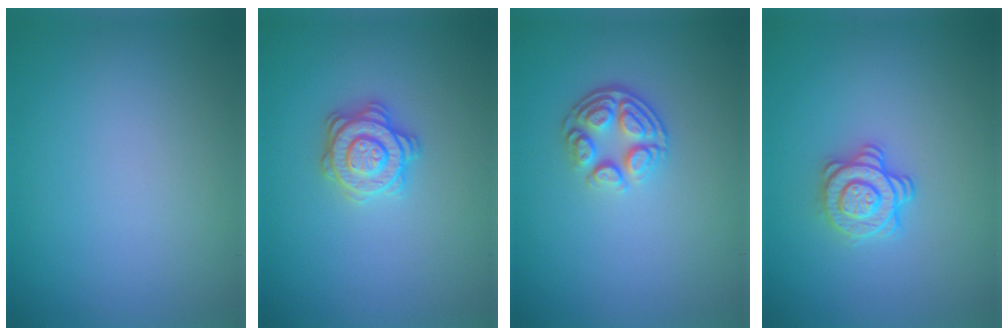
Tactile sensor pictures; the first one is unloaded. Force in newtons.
{"total": 2.9, "press": 2.9, "slide": 0.4}
{"total": 3.1, "press": 2.4, "slide": 1.9}
{"total": 2.9, "press": 2.5, "slide": 1.4}